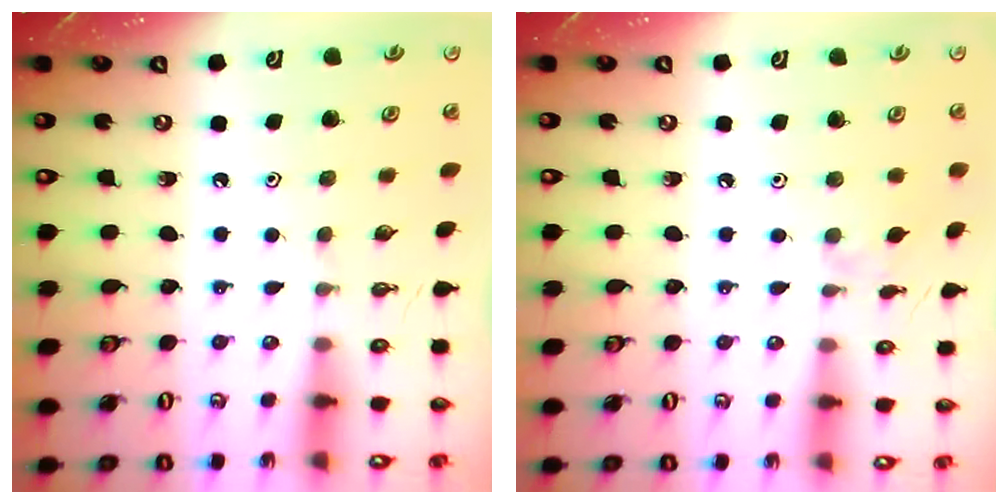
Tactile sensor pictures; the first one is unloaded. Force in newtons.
{"total": 2.4, "press": 2.4, "slide": 0.4}